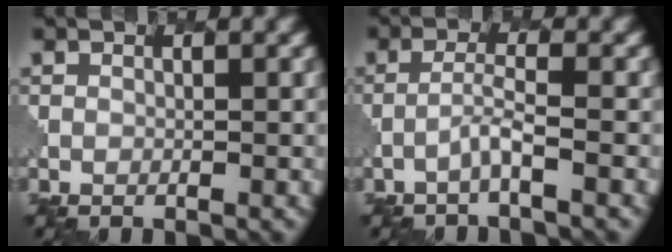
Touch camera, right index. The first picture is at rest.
{"total": 1.7, "force": [-0.7, 0.0, 1.5], "torque": [-0.033, 0.010, -0.020]}